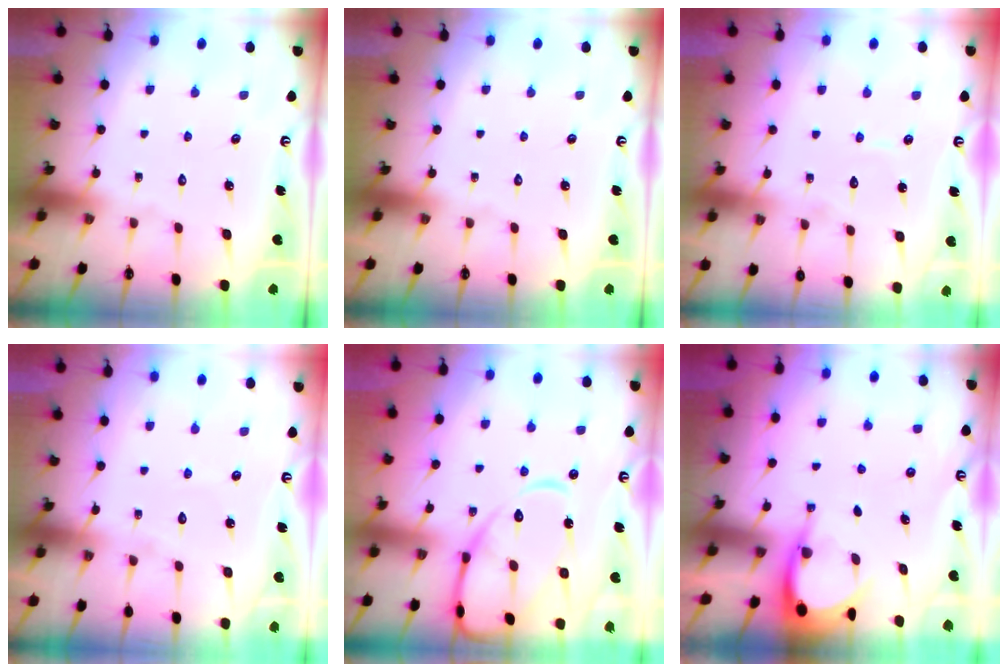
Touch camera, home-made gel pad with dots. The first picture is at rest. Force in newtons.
{"total": 0.0}
{"total": 4.3, "press": 4.3, "slide": 0.4}
{"total": 2.6, "press": 2.5, "slide": 0.2}
{"total": 13.5, "press": 13.5, "slide": 0.8}
{"total": 4.0, "press": 4.0, "slide": 0.2}